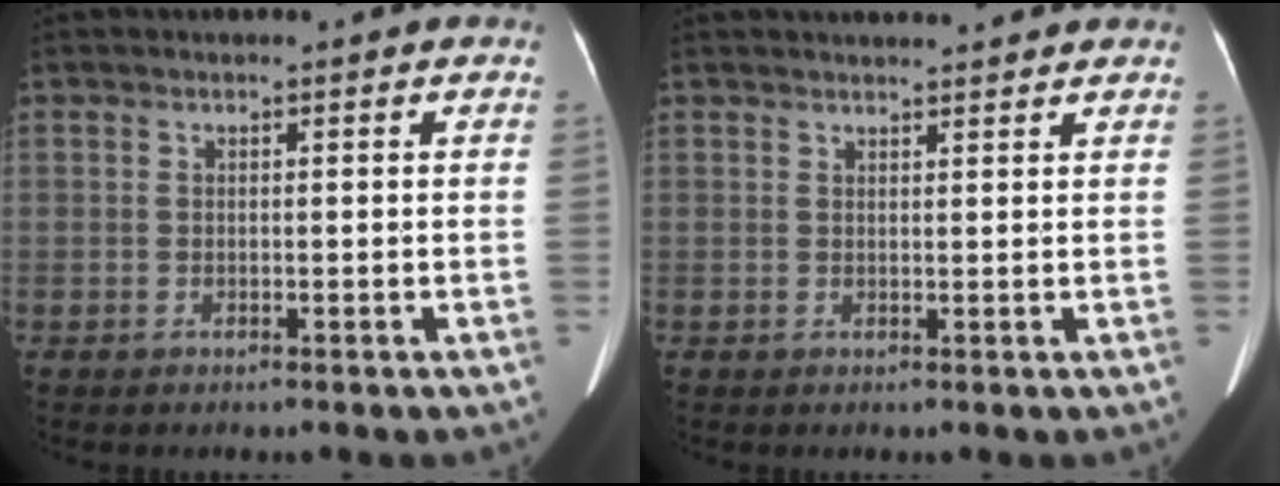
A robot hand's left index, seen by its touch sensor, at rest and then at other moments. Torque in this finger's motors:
{"motor_torque": [0.32, -0.55, -0.02, -0.01]}